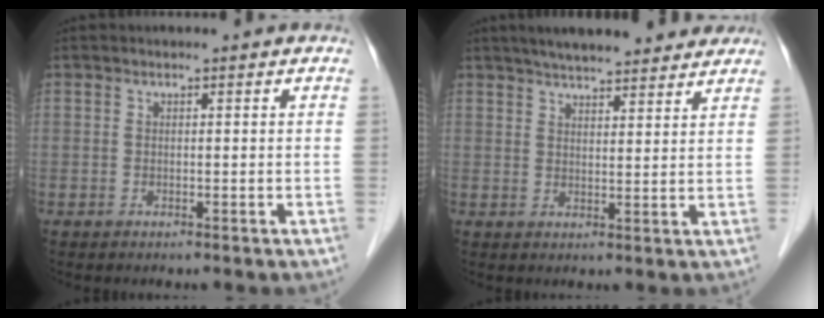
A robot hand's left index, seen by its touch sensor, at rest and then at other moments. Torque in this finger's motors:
{"motor_torque": [0.03, -0.35, 0.13, 0.03]}